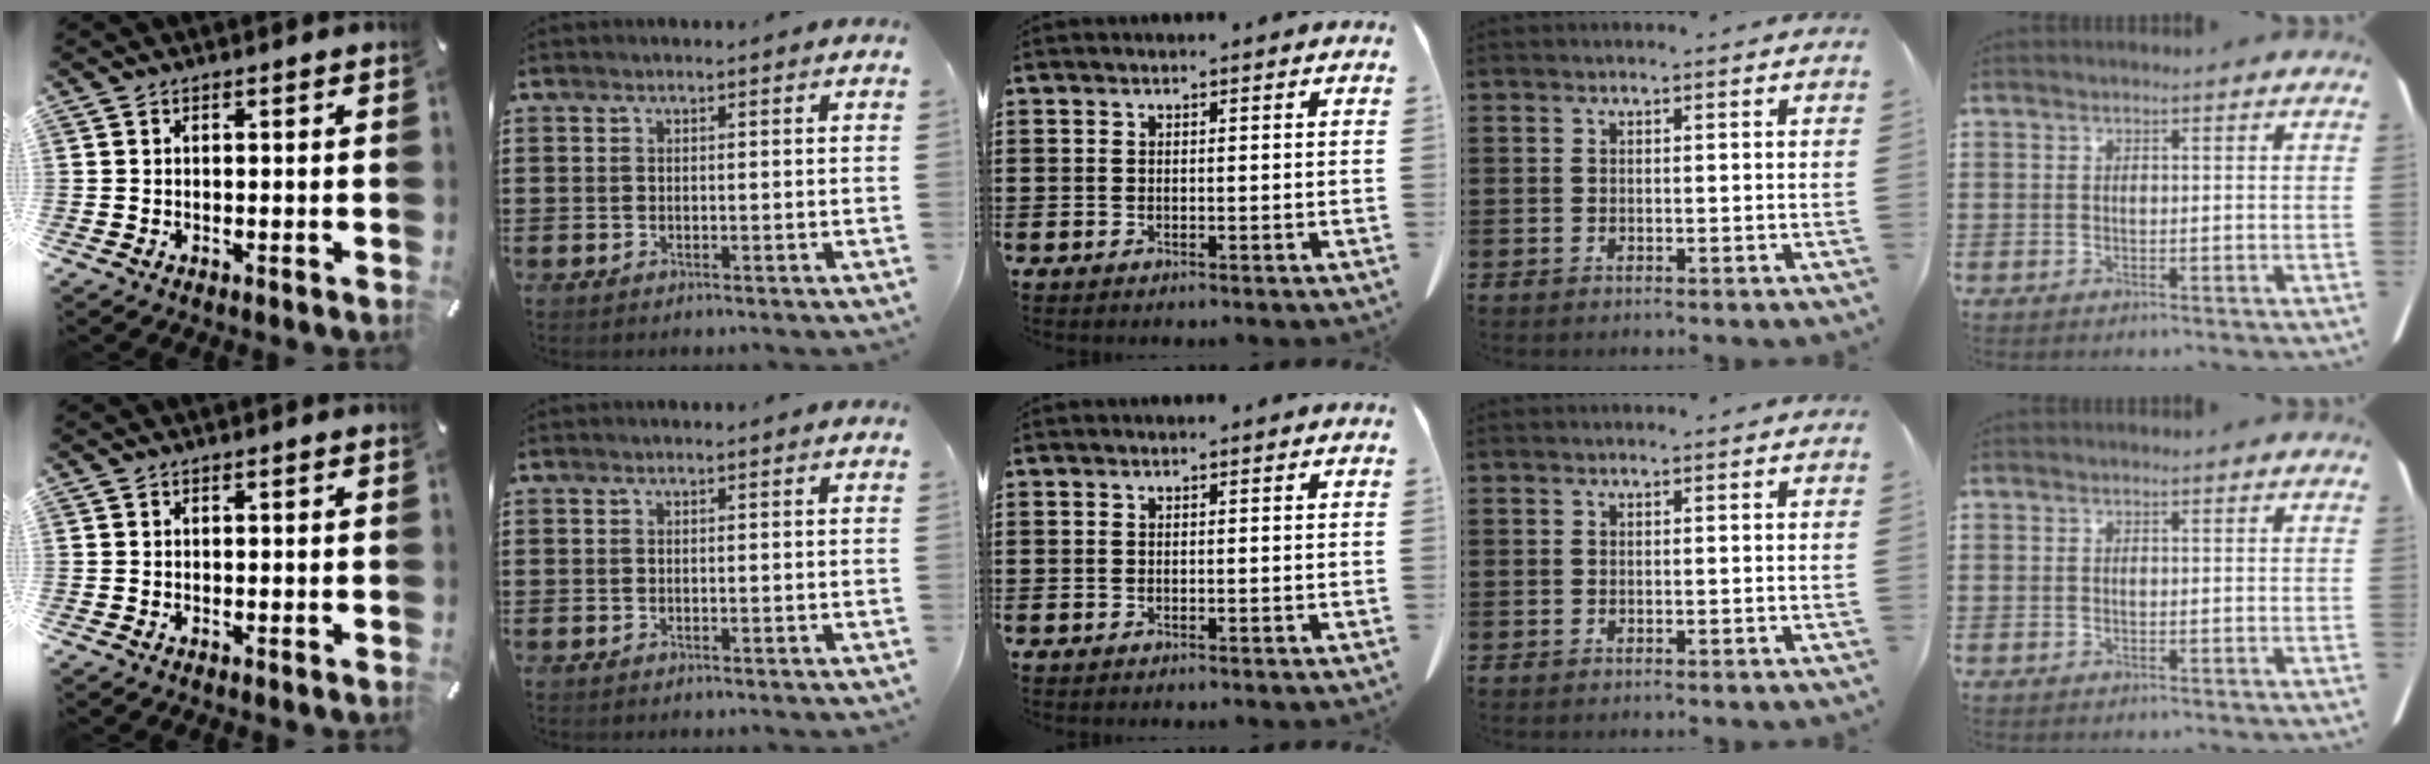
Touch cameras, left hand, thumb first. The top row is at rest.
{}